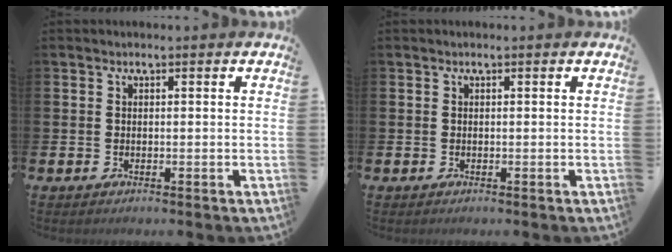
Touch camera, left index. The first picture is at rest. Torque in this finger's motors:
{"motor_torque": [-0.14, 0.04, -0.08, 0.00]}